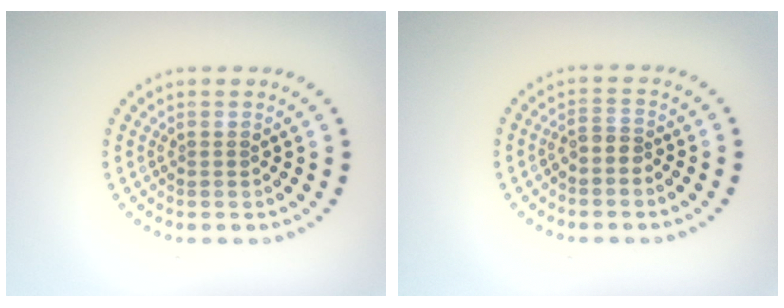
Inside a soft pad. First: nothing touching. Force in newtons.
{"total": 1.8, "press": 1.4, "slide": 1.2}